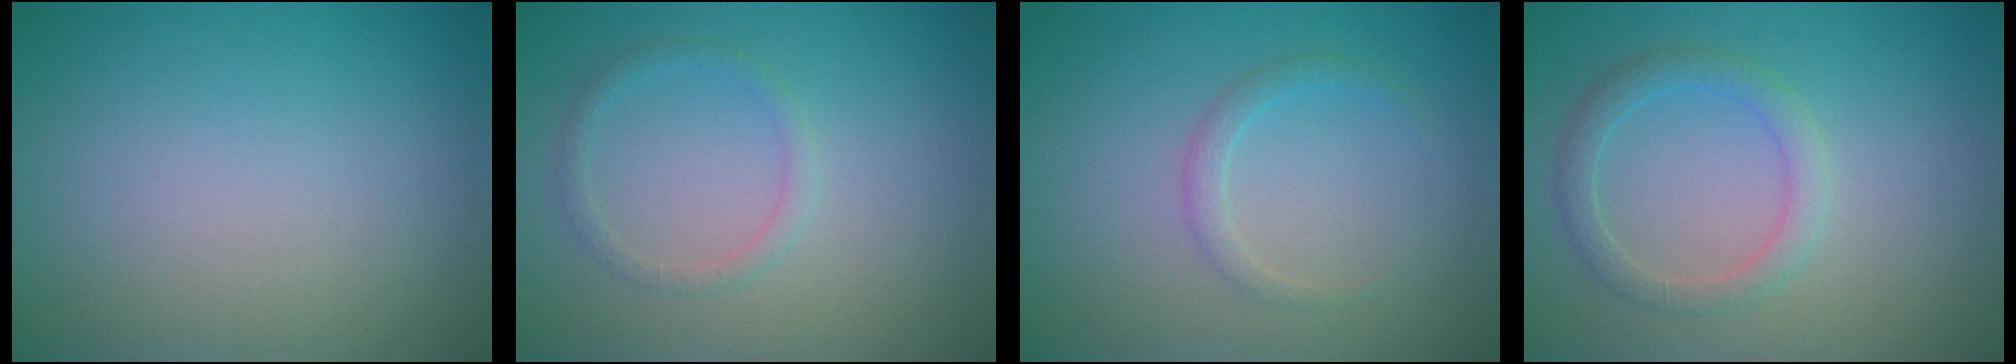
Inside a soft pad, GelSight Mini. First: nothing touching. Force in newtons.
{"total": 1.2, "press": 1.2, "slide": 0.0}
{"total": 1.3, "press": 1.3, "slide": 0.1}
{"total": 2.2, "press": 2.2, "slide": 0.1}